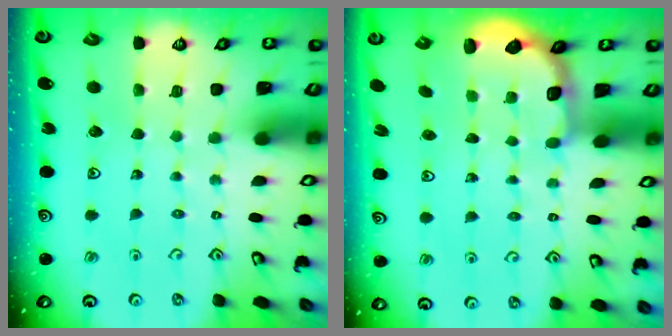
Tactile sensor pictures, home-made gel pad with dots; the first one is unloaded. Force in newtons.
{"total": 2.8, "press": 2.1, "slide": 1.8}